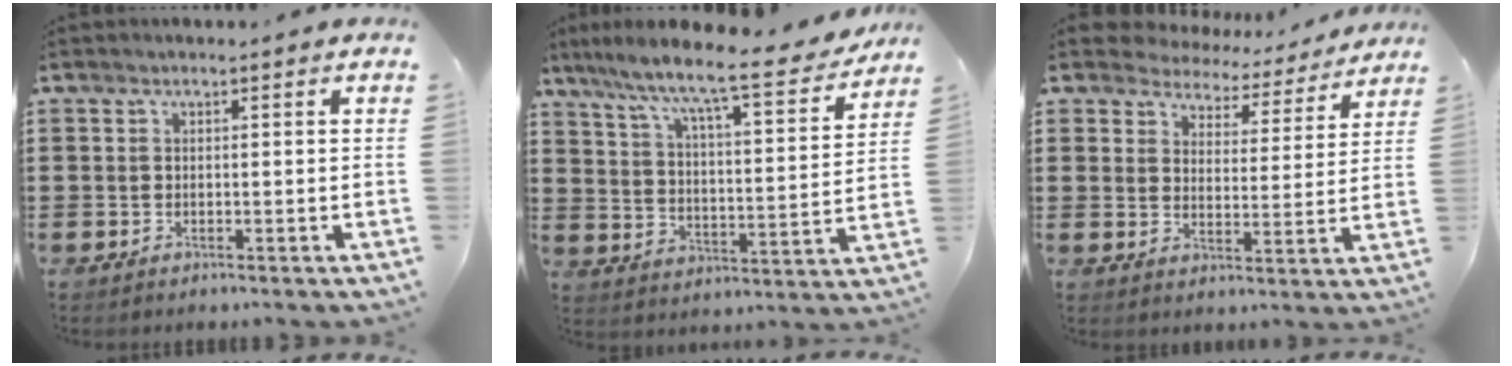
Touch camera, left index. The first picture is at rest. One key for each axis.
{"total": 9.2, "fx": 7.9, "fy": 0.2, "fz": 4.7, "tx": -0.116, "ty": -0.060, "tz": 0.125}
{"total": 4.7, "fx": 4.6, "fy": 0.9, "fz": -0.2, "tx": -0.026, "ty": -0.033, "tz": 0.078}